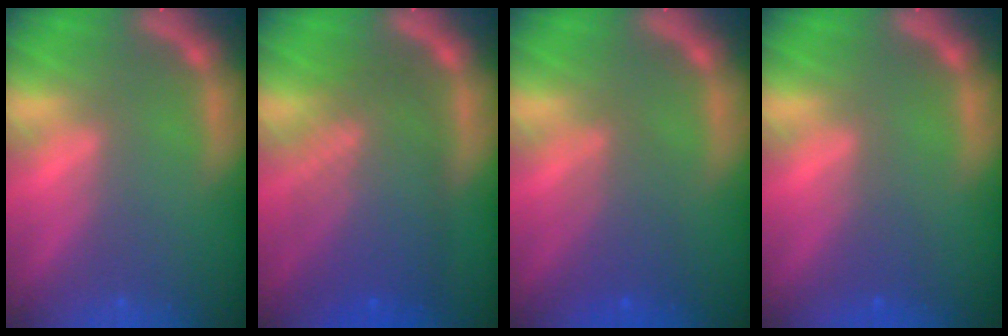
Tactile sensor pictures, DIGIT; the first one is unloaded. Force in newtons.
{"total": 8.5}
{"total": 3.6}
{"total": 1.5}